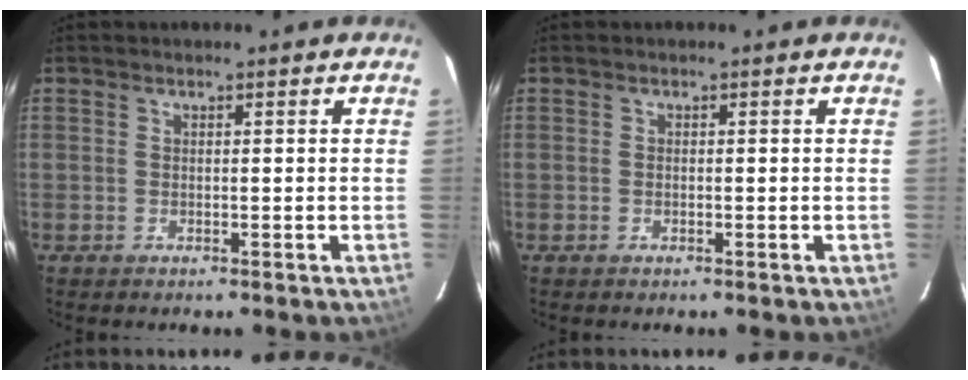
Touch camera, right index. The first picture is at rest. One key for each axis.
{"total": 0.0}